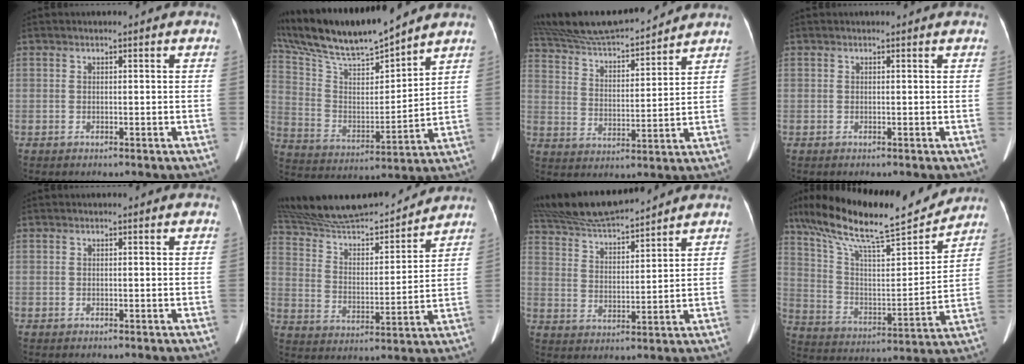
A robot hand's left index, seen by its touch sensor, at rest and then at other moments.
{"total": 17.9, "force": [16.1, 1.4, 7.7], "torque": [-0.160, 0.011, 0.297]}
{"total": 18.9, "force": [17.5, 2.2, 6.7], "torque": [-0.130, 0.022, 0.291]}
{"total": 1.3, "force": [1.2, 0.0, 0.3], "torque": [-0.009, 0.011, 0.015]}
{"total": 0.0}
{"total": 21.2, "force": [19.7, 3.0, 7.2], "torque": [-0.136, 0.004, 0.319]}
{"total": 14.6, "force": [13.6, 0.8, 5.3], "torque": [-0.107, 0.019, 0.246]}
{"total": 22.8, "force": [19.3, 2.6, 11.8], "torque": [-0.215, 0.009, 0.316]}